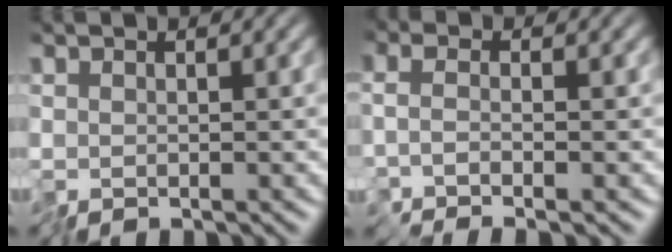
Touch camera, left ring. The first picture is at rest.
{"total": 1.0, "force": [-0.4, -0.2, 0.9], "torque": [-0.022, 0.001, -0.013]}